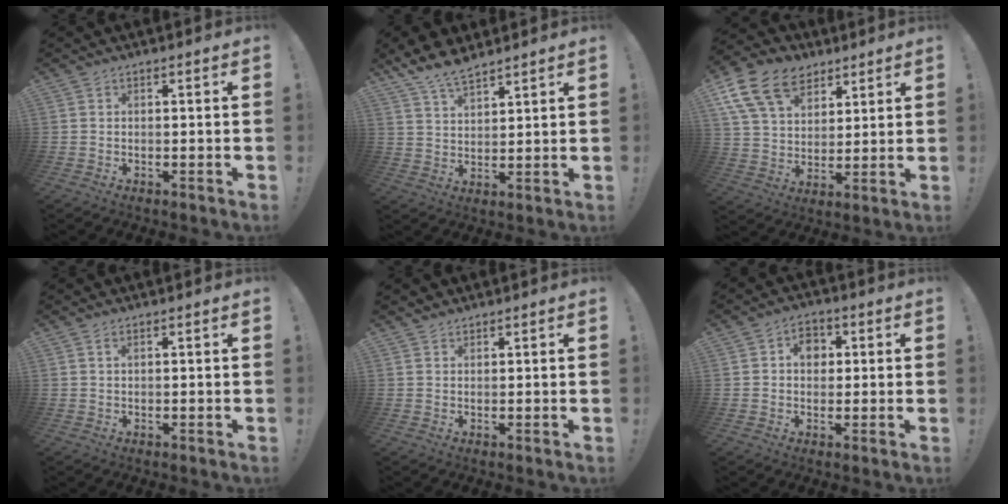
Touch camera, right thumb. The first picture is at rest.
{"total": 8.1, "force": [6.8, 2.6, 3.4], "torque": [-0.059, -0.039, 0.128]}
{"total": 17.0, "force": [8.8, 11.7, 8.6], "torque": [-0.157, -0.040, 0.168]}
{"total": 0.9, "force": [0.4, 0.4, 0.7], "torque": [-0.009, -0.001, 0.006]}
{"total": 1.5, "force": [1.4, 0.5, 0.1], "torque": [0.006, -0.008, 0.026]}
{"total": 5.9, "force": [1.3, 4.7, 3.4], "torque": [-0.037, -0.001, 0.018]}